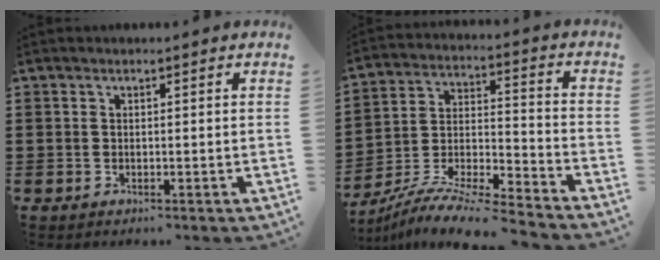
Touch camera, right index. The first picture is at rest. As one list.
[{"total": 8.7, "force": [-8.3, -0.1, 2.8], "torque": [-0.054, -0.003, -0.169]}]